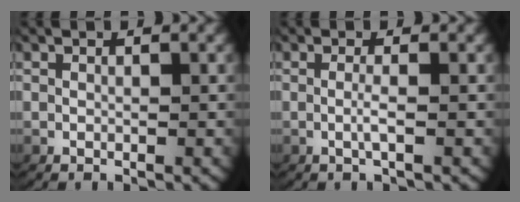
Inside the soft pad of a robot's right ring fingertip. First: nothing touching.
{"total": 1.3, "force": [-0.4, -0.1, 1.3], "torque": [-0.033, -0.005, -0.007]}